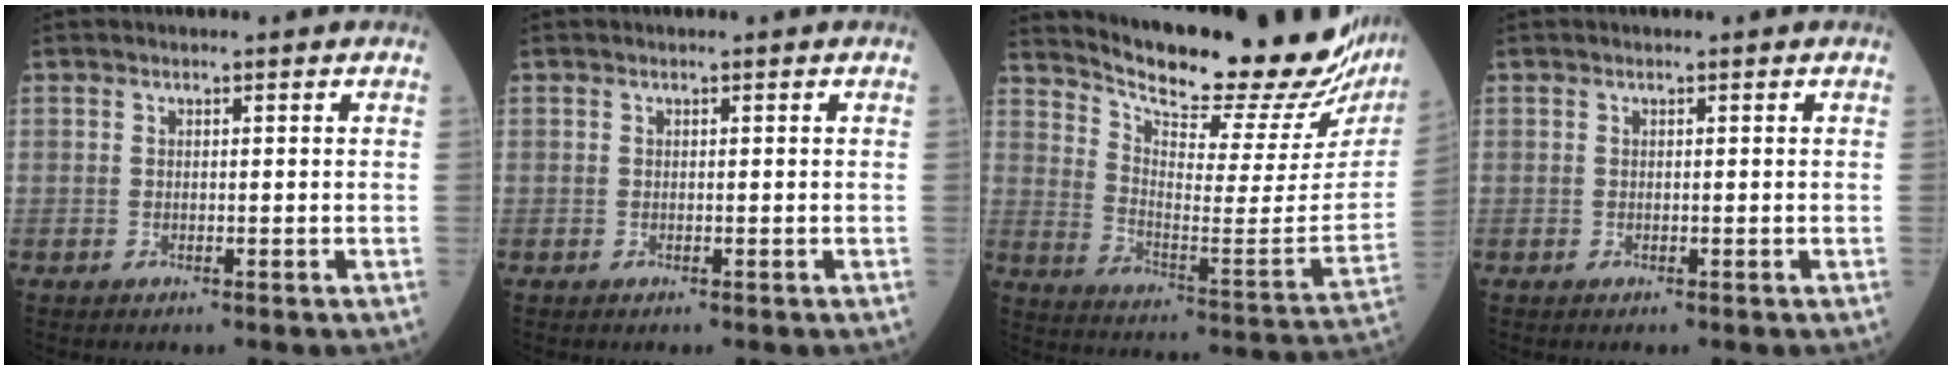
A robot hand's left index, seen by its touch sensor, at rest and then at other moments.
{"total": 0.0}
{"total": 27.7, "force": [24.6, 3.3, 12.2], "torque": [-0.207, -0.100, 0.328]}
{"total": 0.0}